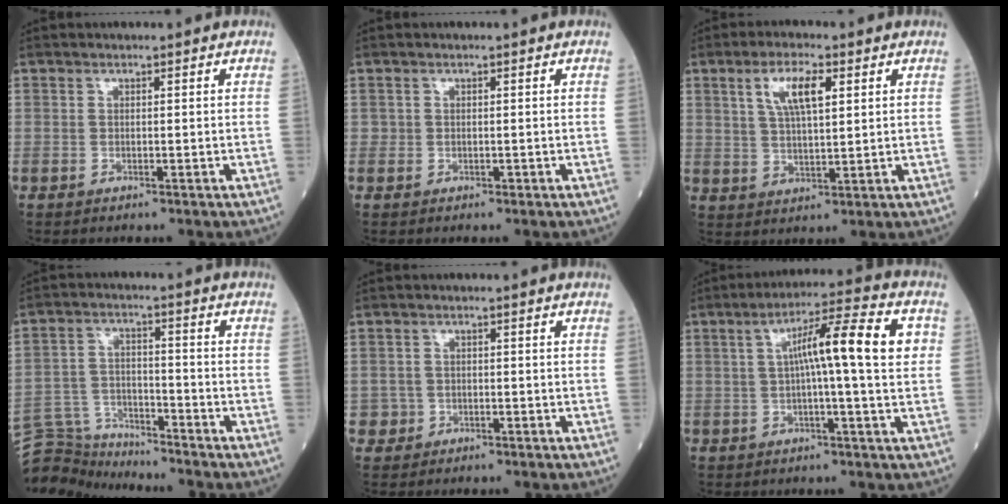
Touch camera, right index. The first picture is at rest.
{"total": 0.7, "force": [-0.1, 0.7, 0.2], "torque": [-0.004, 0.001, -0.001]}
{"total": 7.0, "force": [2.9, 1.9, 6.1], "torque": [-0.119, 0.008, 0.055]}
{"total": 7.5, "force": [-7.3, 0.7, -1.4], "torque": [0.017, 0.017, -0.136]}
{"total": 2.1, "force": [-0.7, 2.0, -0.1], "torque": [0.009, 0.010, -0.012]}
{"total": 11.5, "force": [1.7, 0.3, 11.4], "torque": [-0.180, 0.027, 0.023]}